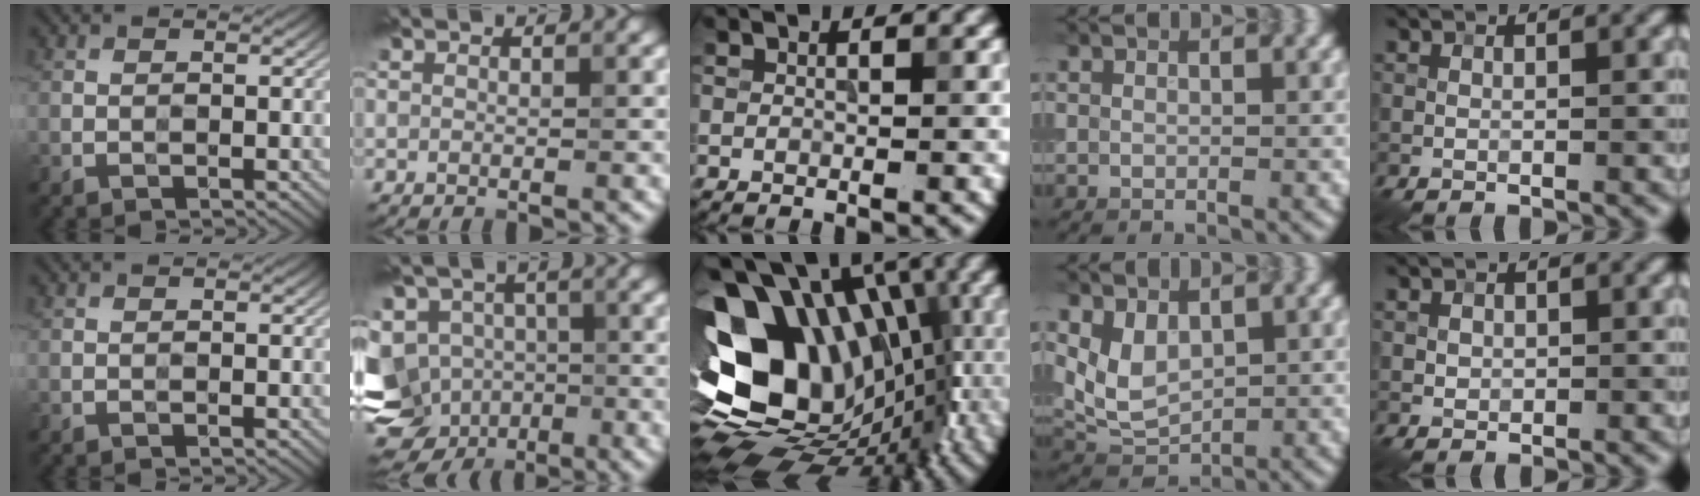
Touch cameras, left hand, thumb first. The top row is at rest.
{"index": {"total": 13.2, "force": [-5.7, 10.7, 5.2], "torque": [-0.104, -0.008, -0.106]}, "middle": {"total": 17.6, "force": [0.9, 12.3, 12.5], "torque": [-0.209, 0.018, 0.037]}, "ring": {"total": 3.4, "force": [1.0, 2.3, 2.3], "torque": [-0.046, -0.007, 0.028]}, "little": {"total": 0.6, "force": [0.1, 0.6, 0.1], "torque": [-0.005, -0.001, 0.004]}}